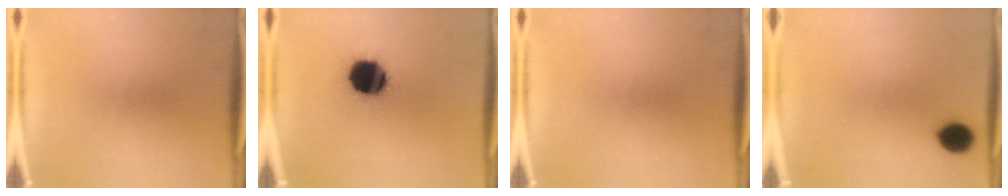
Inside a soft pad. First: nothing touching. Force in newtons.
{"total": 18.0}
{"total": 0.0}
{"total": 6.7}